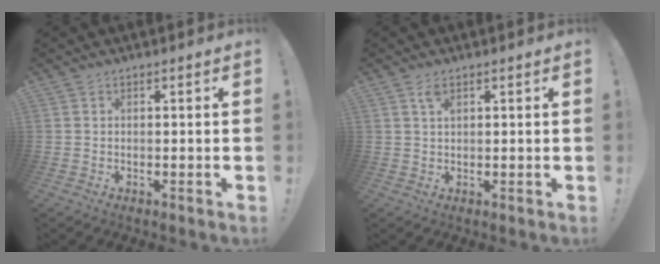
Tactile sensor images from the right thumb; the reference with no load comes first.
{"total": 2.6, "force": [1.5, 1.1, 1.8], "torque": [-0.029, -0.003, 0.024]}